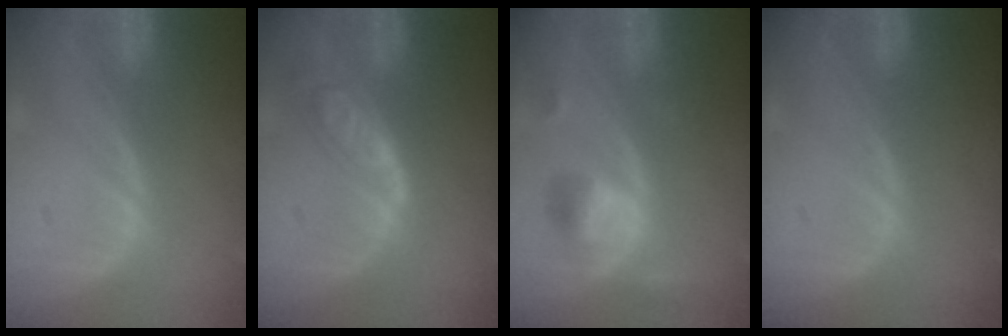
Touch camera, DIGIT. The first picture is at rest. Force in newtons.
{"total": 6.3, "press": 5.6, "slide": 3.0}
{"total": 5.3, "press": 5.1, "slide": 1.5}
{"total": 0.0}